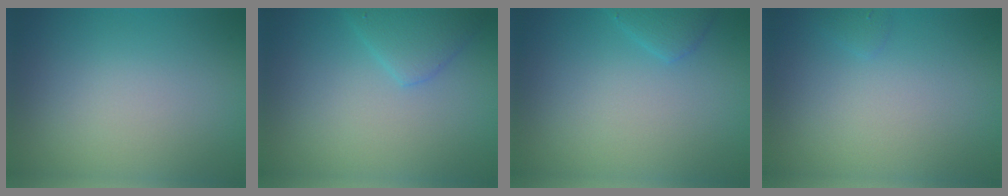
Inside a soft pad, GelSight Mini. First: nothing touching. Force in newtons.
{"total": 2.6, "press": 2.6, "slide": 0.1}
{"total": 1.5, "press": 1.5, "slide": 0.1}
{"total": 0.6, "press": 0.6, "slide": 0.1}